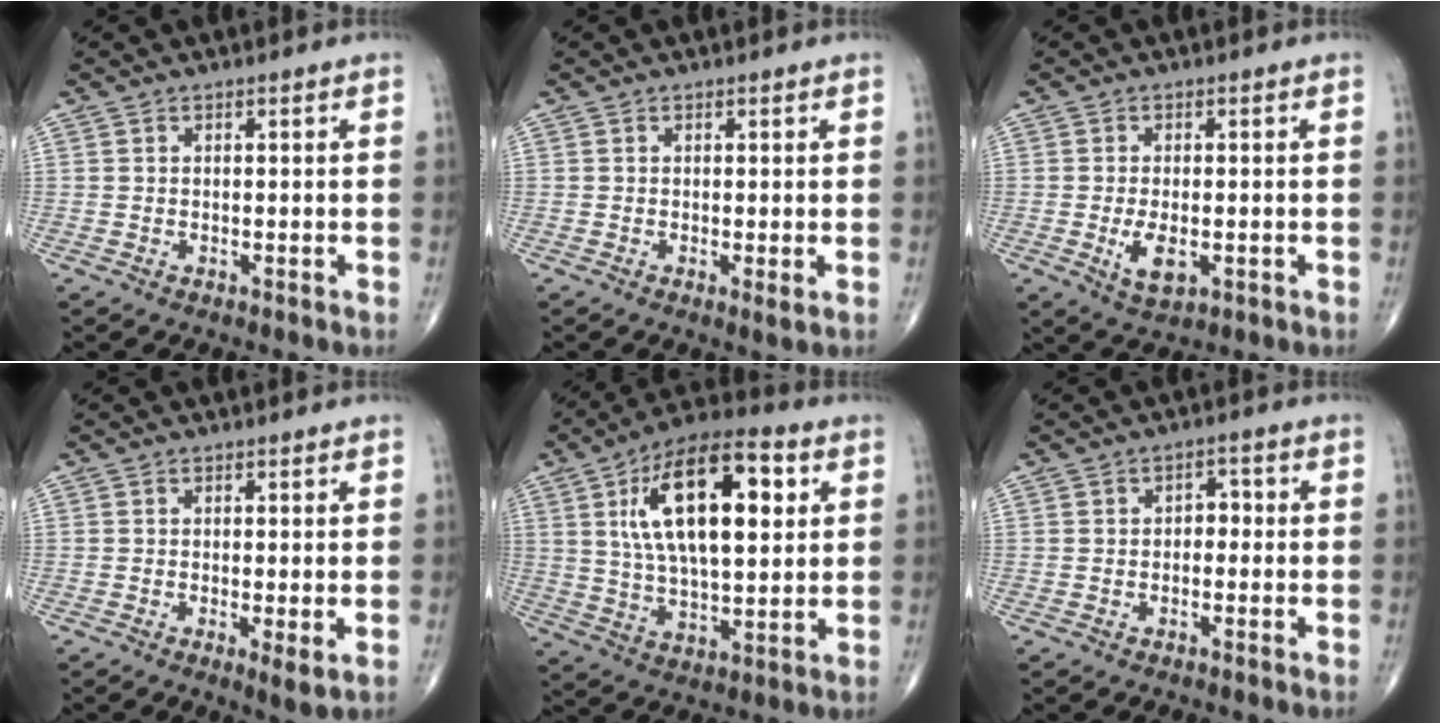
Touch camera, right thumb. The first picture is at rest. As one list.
[{"total": 1.3, "force": [-0.1, 0.1, 1.2], "torque": [-0.022, -0.007, -0.003]}, {"total": 5.0, "force": [-1.2, 2.4, 4.2], "torque": [-0.072, -0.009, -0.016]}, {"total": 2.8, "force": [-0.5, 0.5, 2.7], "torque": [-0.049, -0.013, -0.011]}, {"total": 20.9, "force": [5.9, 9.2, 17.8], "torque": [-0.285, 0.000, 0.095]}, {"total": 2.4, "force": [-0.3, 1.8, 1.6], "torque": [-0.005, 0.012, -0.013]}]